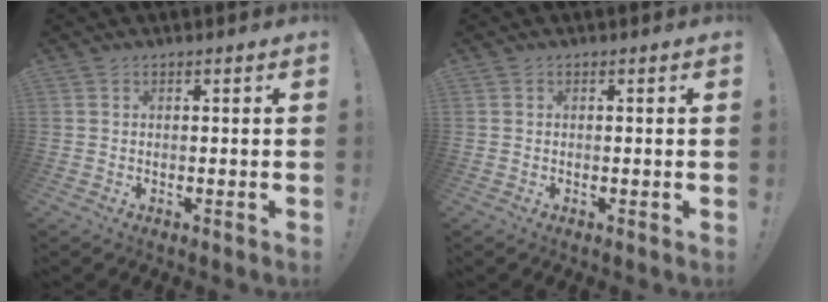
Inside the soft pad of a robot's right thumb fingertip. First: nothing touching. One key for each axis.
{"total": 0.0}